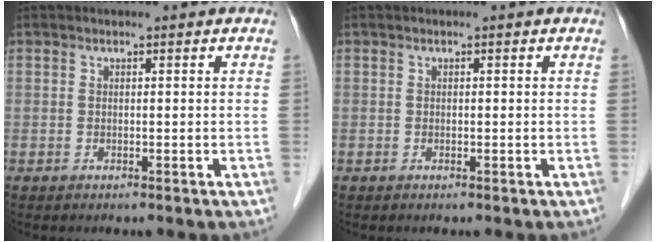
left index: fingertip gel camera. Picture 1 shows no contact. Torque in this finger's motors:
{"motor_torque": [-0.56, 0.11, 0.02, -0.01]}